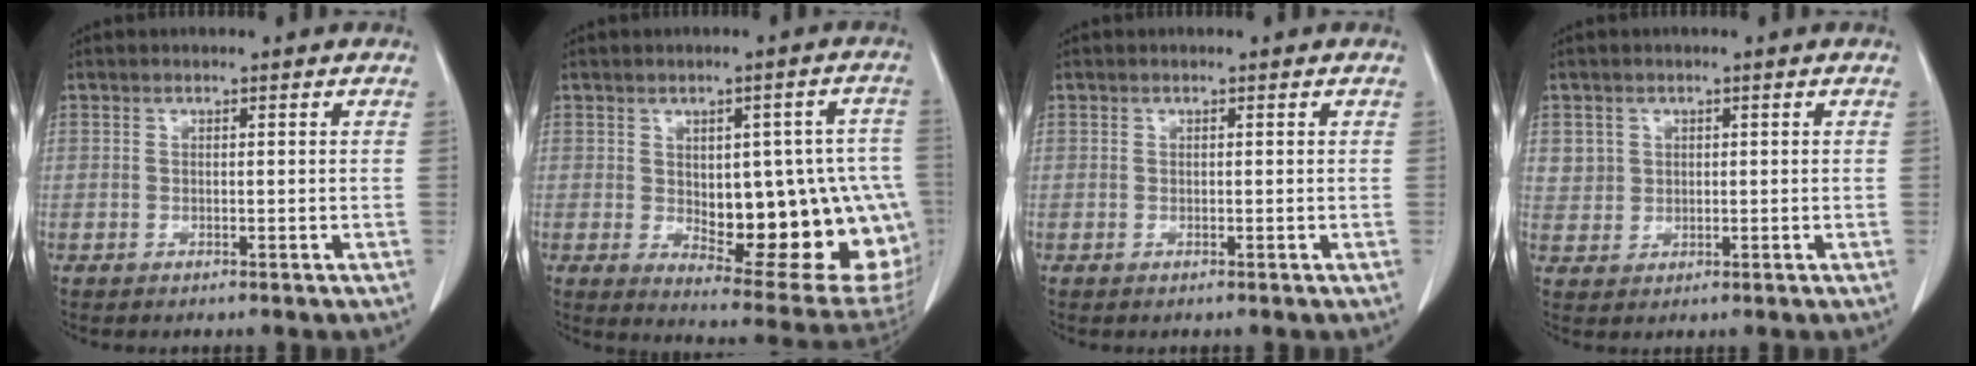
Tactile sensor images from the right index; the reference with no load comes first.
{"total": 21.7, "force": [-2.9, 8.1, 19.9], "torque": [-0.178, 0.017, -0.005]}
{"total": 0.0}
{"total": 3.1, "force": [1.1, 2.8, 0.3], "torque": [0.008, 0.001, 0.022]}